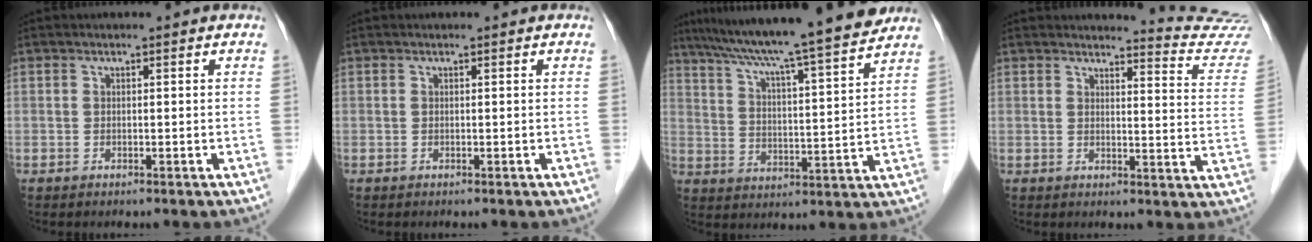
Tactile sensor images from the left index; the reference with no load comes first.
{"total": 0.0}
{"total": 20.0, "force": [17.4, -0.4, 10.0], "torque": [-0.165, 0.001, 0.254]}
{"total": 11.4, "force": [11.3, -1.0, -0.2], "torque": [0.008, -0.110, 0.103]}